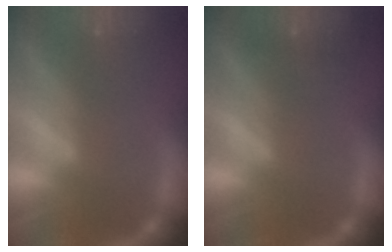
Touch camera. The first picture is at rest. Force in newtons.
{"total": 0.9}